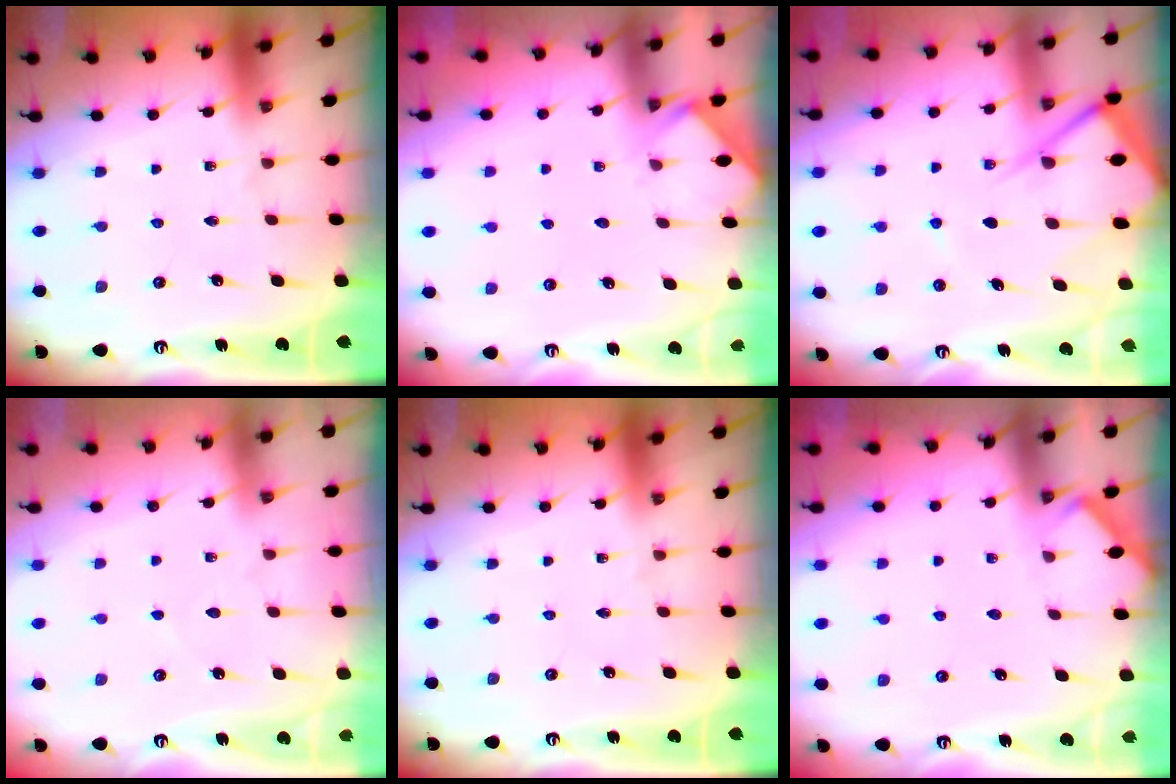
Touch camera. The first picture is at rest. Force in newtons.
{"total": 3.8, "press": 3.7, "slide": 0.5}
{"total": 10.9, "press": 10.8, "slide": 1.3}
{"total": 2.3, "press": 2.3, "slide": 0.3}
{"total": 0.0}
{"total": 2.3, "press": 2.3, "slide": 0.3}